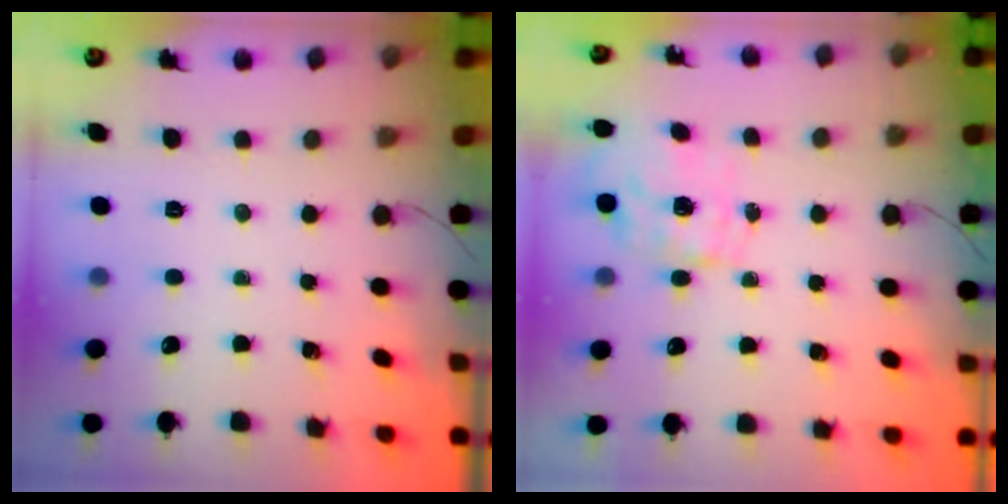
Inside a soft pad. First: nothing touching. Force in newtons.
{"total": 1.6, "press": 1.4, "slide": 0.8}